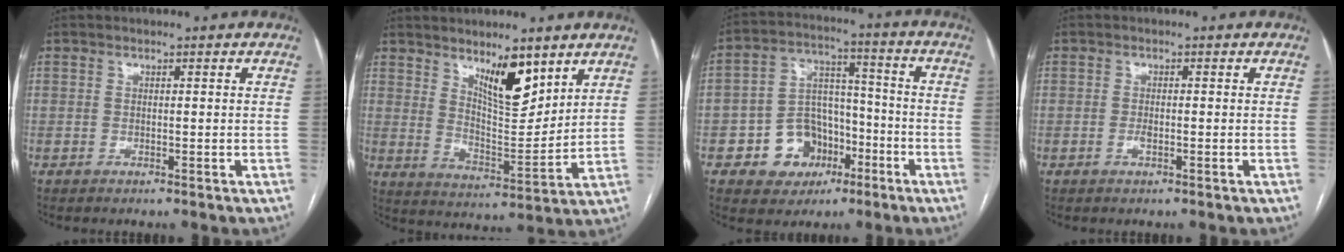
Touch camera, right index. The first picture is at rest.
{"total": 9.3, "force": [6.0, 2.6, 6.6], "torque": [-0.117, -0.010, 0.111]}
{"total": 10.7, "force": [-4.6, 8.7, 4.0], "torque": [-0.066, 0.033, -0.067]}
{"total": 1.0, "force": [-0.3, 0.3, 0.9], "torque": [-0.021, -0.001, -0.006]}